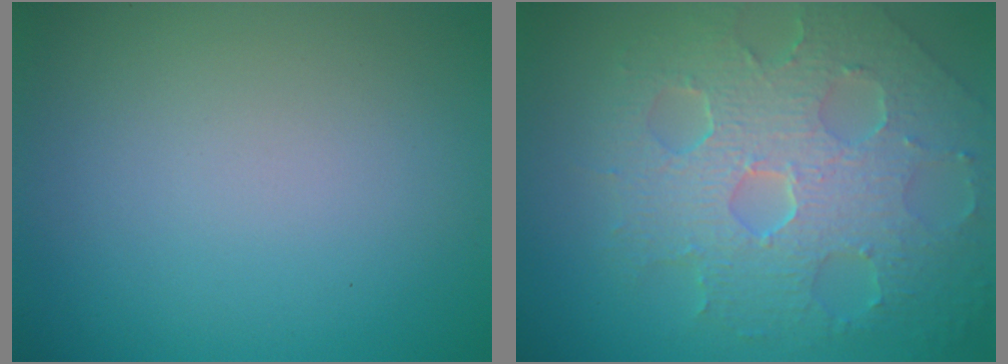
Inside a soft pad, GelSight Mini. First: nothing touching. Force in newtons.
{"total": 8.5, "press": 5.9, "slide": 6.1}